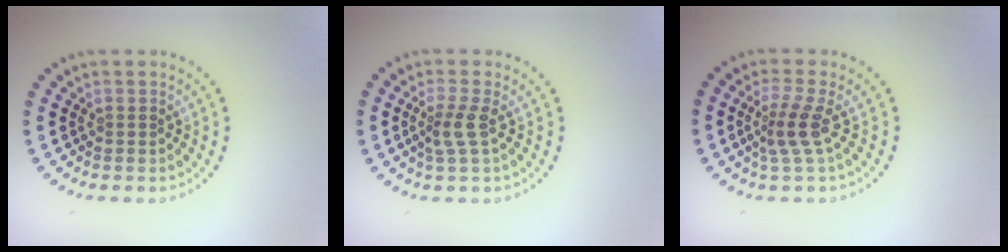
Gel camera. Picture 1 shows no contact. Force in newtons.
{"total": 2.0, "press": 1.6, "slide": 1.3}
{"total": 2.6, "press": 1.8, "slide": 1.9}